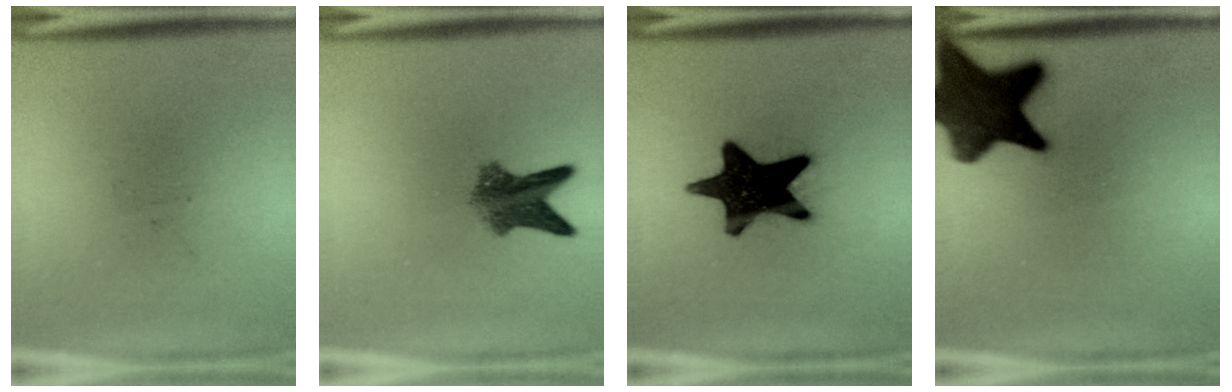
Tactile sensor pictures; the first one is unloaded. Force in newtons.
{"total": 5.5}
{"total": 17.0}
{"total": 14.4}